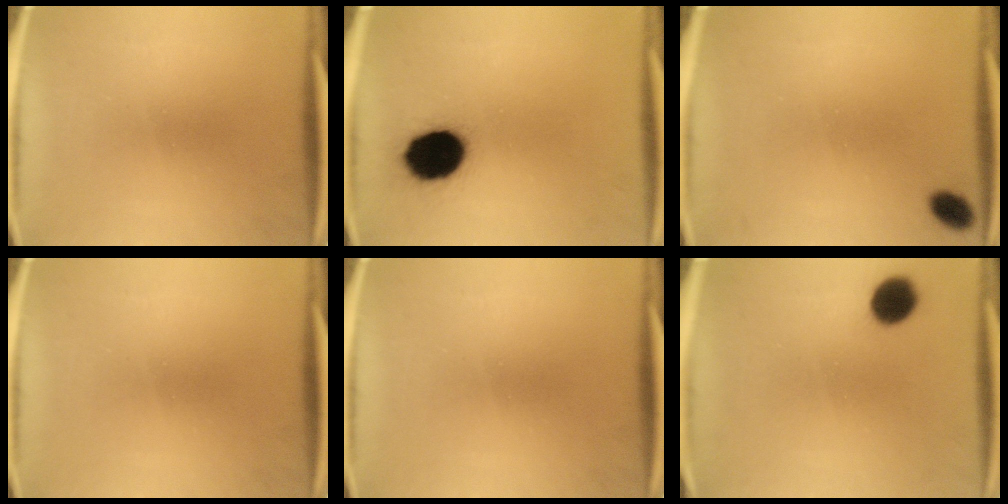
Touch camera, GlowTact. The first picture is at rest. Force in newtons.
{"total": 14.8}
{"total": 3.3}
{"total": 0.0}
{"total": 0.0}
{"total": 6.7}